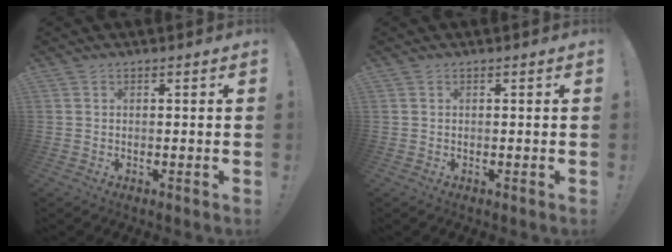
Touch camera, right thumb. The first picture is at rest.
{"total": 0.0}